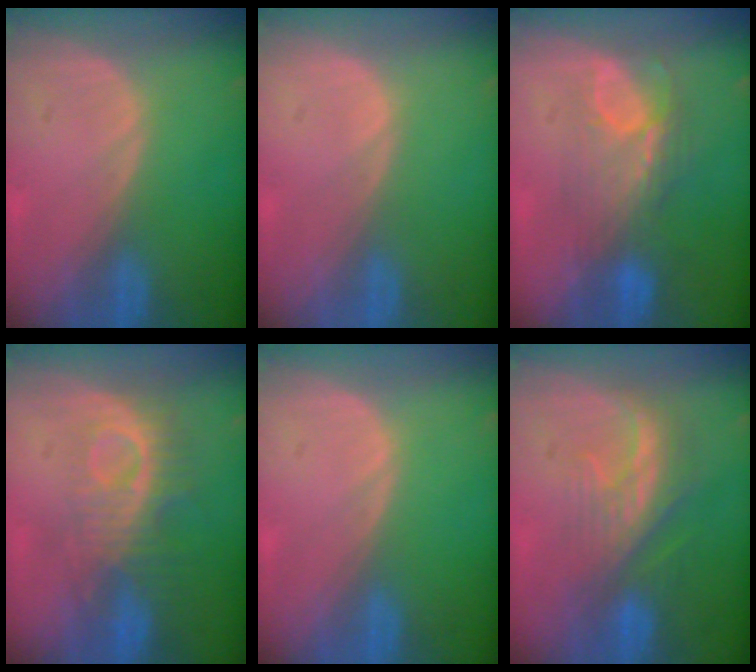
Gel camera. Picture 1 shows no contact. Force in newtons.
{"total": 0.0}
{"total": 7.5, "press": 7.0, "slide": 2.7}
{"total": 9.4, "press": 8.2, "slide": 4.5}
{"total": 0.0}
{"total": 8.3, "press": 7.5, "slide": 3.6}